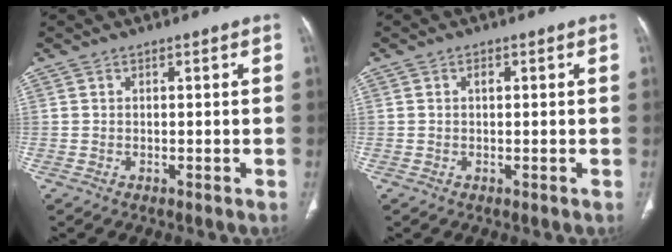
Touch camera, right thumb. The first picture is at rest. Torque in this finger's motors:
{"motor_torque": [0.11, 0.09, -0.11, 0.23, -0.05]}